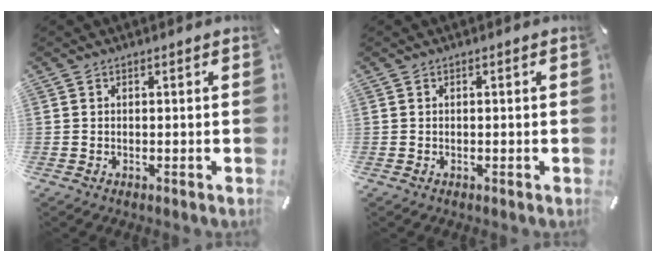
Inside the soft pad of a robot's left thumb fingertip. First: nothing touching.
{"total": 0.0}